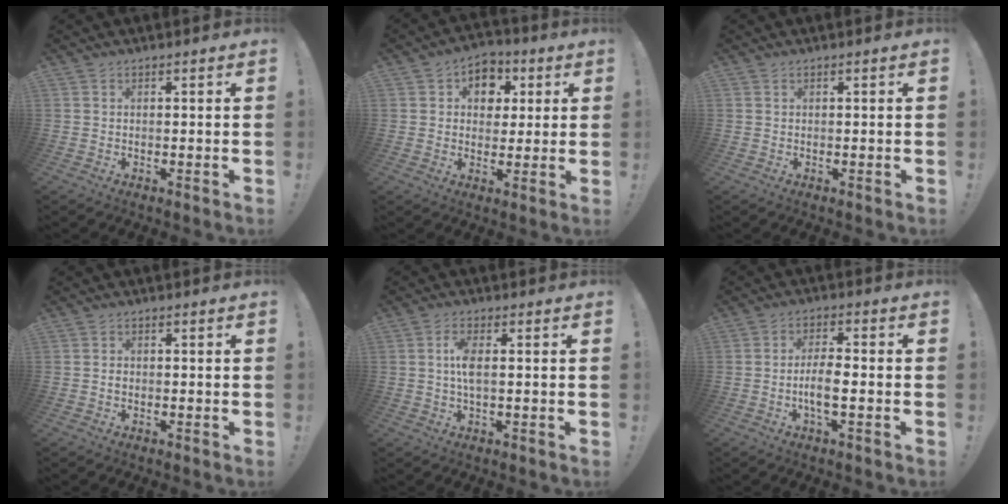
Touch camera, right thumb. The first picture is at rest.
{"total": 8.6, "force": [2.2, 7.3, 3.9], "torque": [-0.043, -0.004, 0.044]}
{"total": 0.0}
{"total": 0.8, "force": [-0.4, 0.6, 0.3], "torque": [-0.005, 0.004, -0.007]}
{"total": 5.3, "force": [0.5, 1.7, 5.0], "torque": [-0.103, -0.003, 0.003]}
{"total": 6.9, "force": [-1.9, 1.9, 6.3], "torque": [-0.131, 0.000, -0.036]}